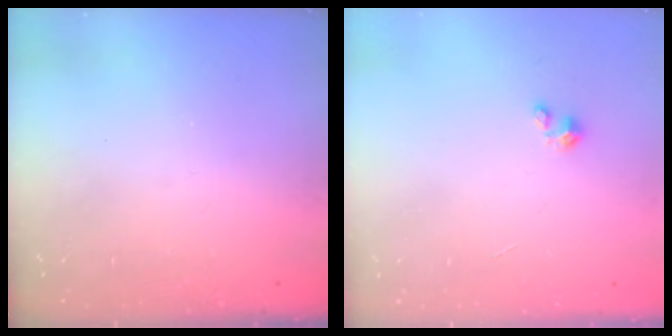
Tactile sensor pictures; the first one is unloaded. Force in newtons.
{"total": 0.8, "press": 0.7, "slide": 0.3}